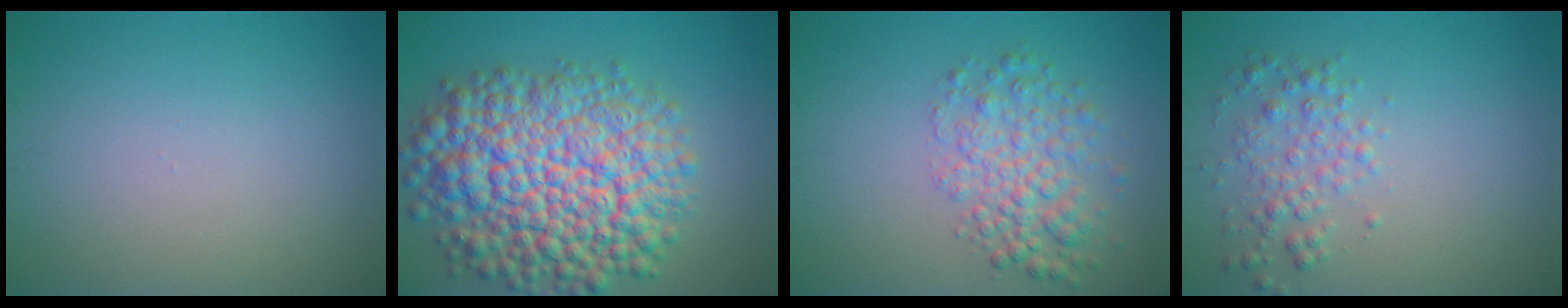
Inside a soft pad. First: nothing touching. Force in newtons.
{"total": 13.4, "press": 13.4, "slide": 0.5}
{"total": 4.3, "press": 4.3, "slide": 0.2}
{"total": 2.5, "press": 2.5, "slide": 0.1}